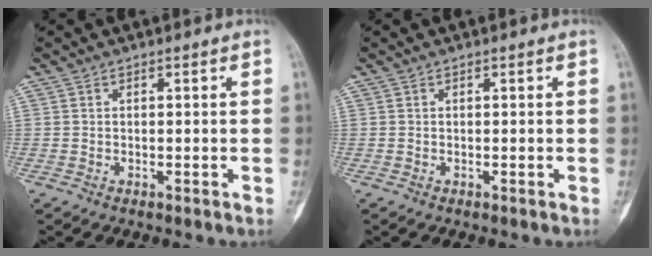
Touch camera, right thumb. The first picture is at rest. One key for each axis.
{"total": 0.0}